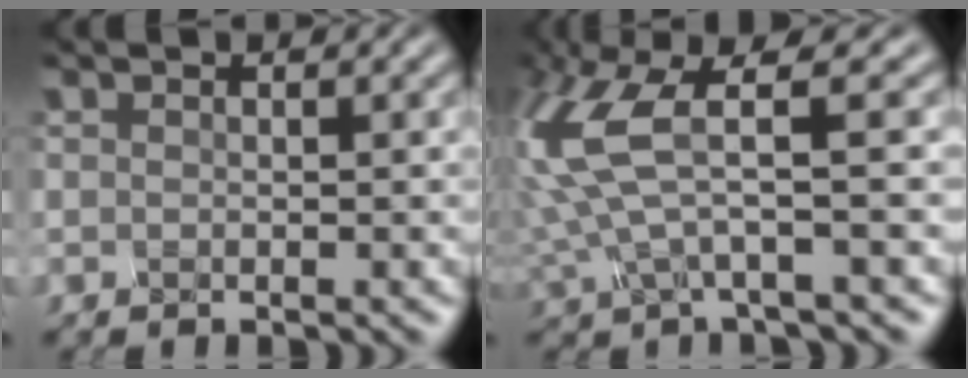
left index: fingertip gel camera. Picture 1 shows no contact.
{"total": 5.9, "force": [1.6, 0.8, 5.6], "torque": [-0.158, 0.007, 0.040]}